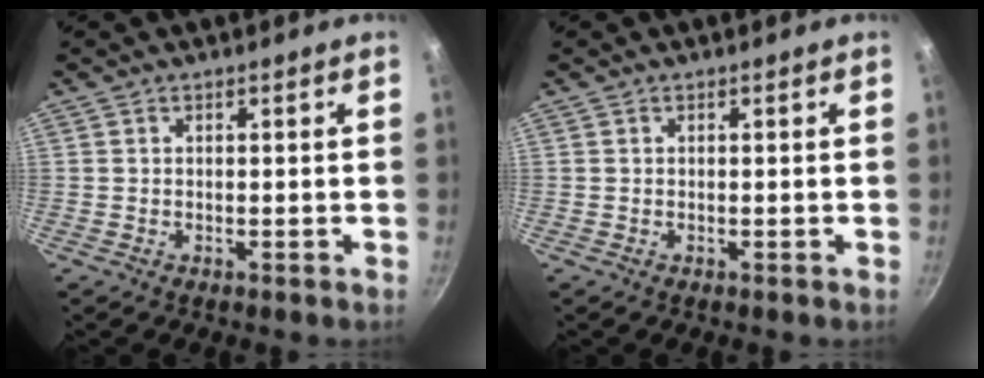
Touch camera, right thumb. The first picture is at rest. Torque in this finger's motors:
{"motor_torque": [0.00, 0.00, 0.03, -0.03, 0.01]}